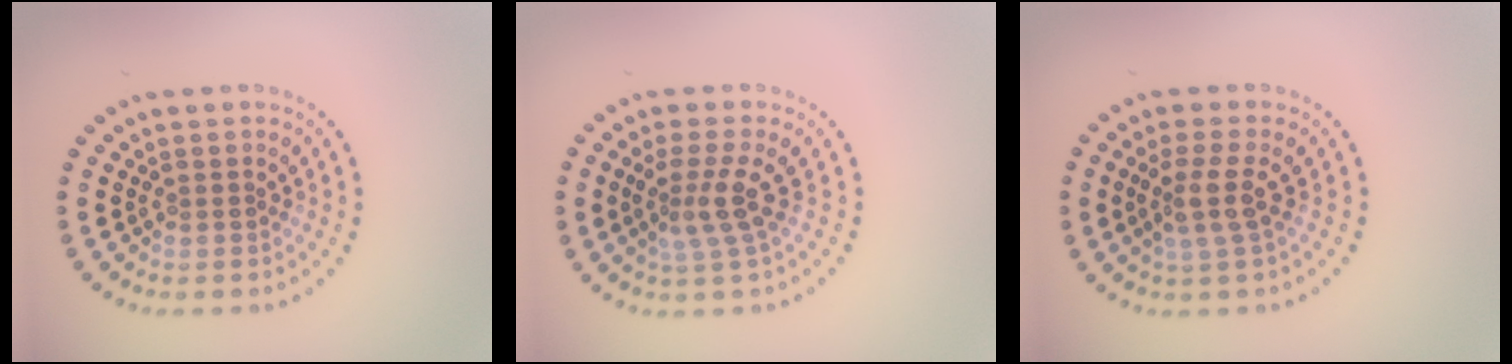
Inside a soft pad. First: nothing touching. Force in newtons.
{"total": 2.9, "press": 2.2, "slide": 1.9}
{"total": 2.9, "press": 2.4, "slide": 1.7}